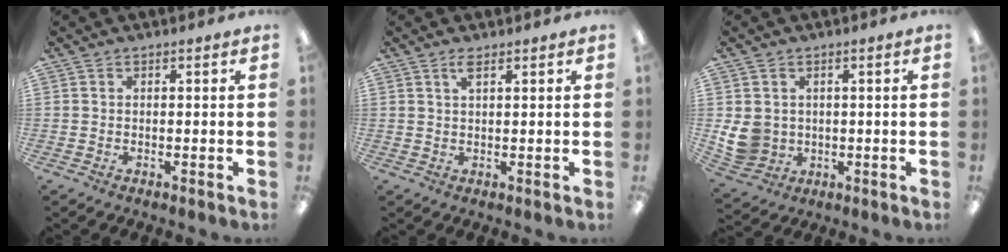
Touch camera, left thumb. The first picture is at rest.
{"total": 2.6, "force": [1.9, 0.4, 1.7], "torque": [-0.039, 0.002, 0.033]}
{"total": 7.3, "force": [0.9, 6.8, 2.5], "torque": [-0.063, 0.004, 0.026]}